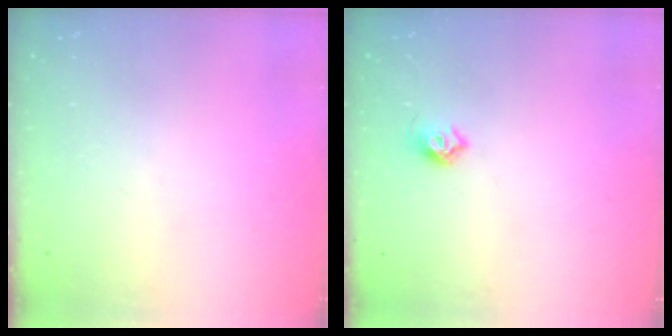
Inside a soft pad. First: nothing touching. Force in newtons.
{"total": 5.5, "press": 5.3, "slide": 1.2}